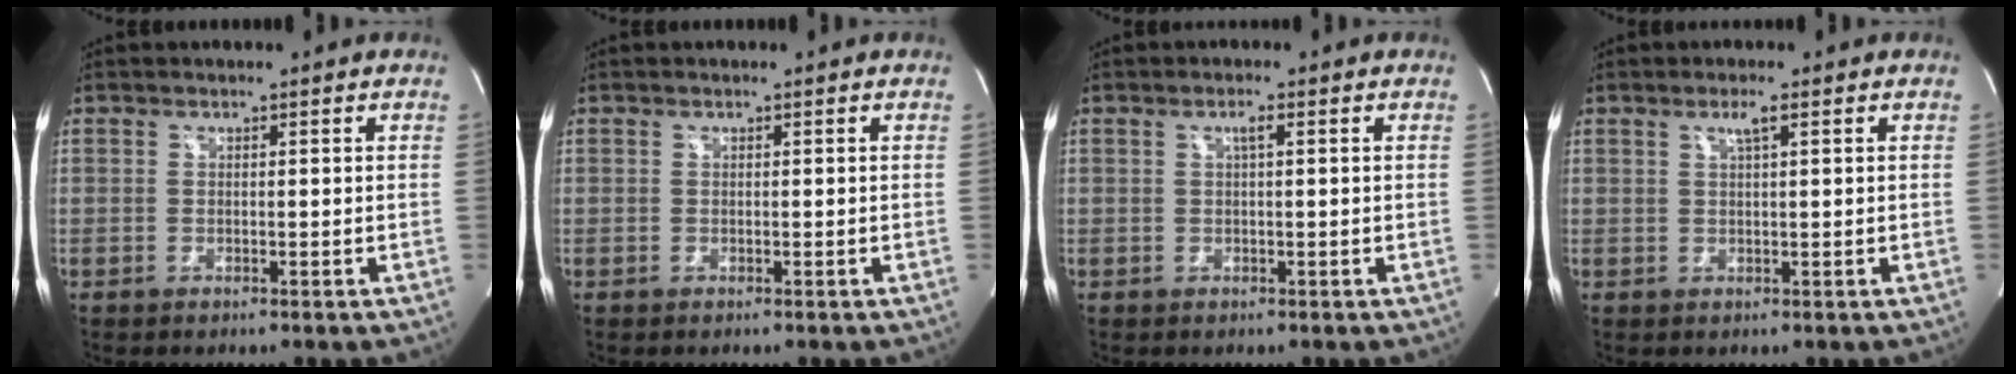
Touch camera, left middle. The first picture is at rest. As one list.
[{"total": 0.0}, {"total": 1.2, "force": [0.4, 0.1, 1.2], "torque": [-0.023, 0.004, 0.006]}, {"total": 1.8, "force": [0.9, 0.0, 1.5], "torque": [-0.029, 0.000, 0.016]}]